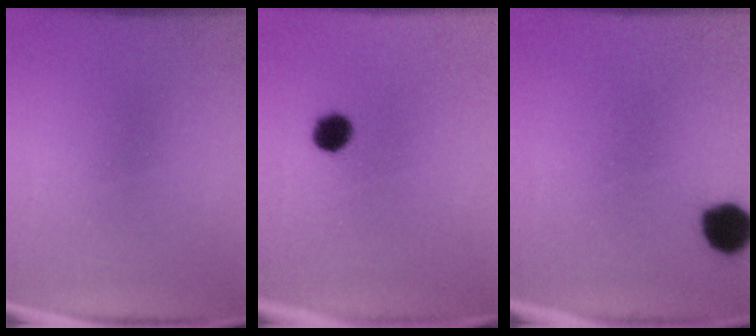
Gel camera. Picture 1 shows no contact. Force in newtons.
{"total": 4.3}
{"total": 7.1}